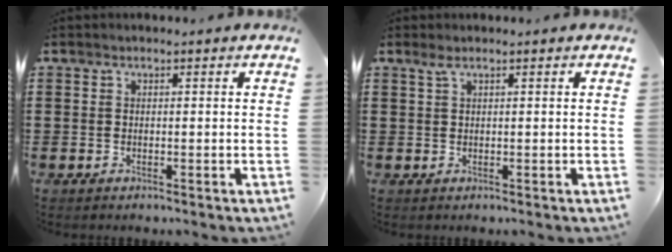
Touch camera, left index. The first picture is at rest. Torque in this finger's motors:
{"motor_torque": [0.33, -0.14, 0.00, 0.01]}